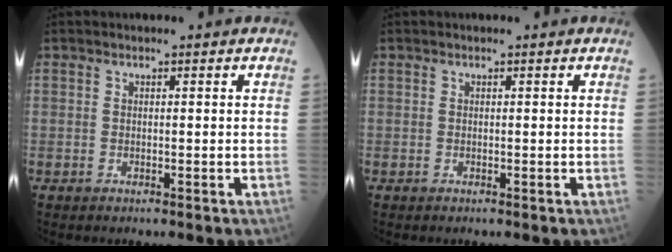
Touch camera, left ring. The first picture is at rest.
{"total": 0.0}